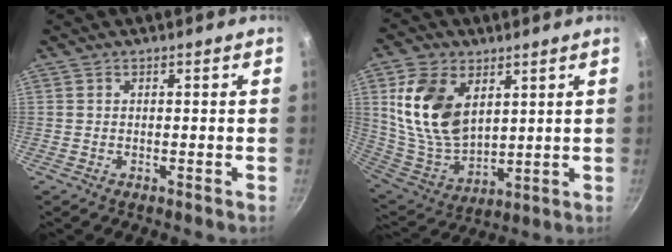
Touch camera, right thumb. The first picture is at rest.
{"total": 16.8, "force": [5.6, 10.8, 11.6], "torque": [-0.205, -0.033, 0.122]}